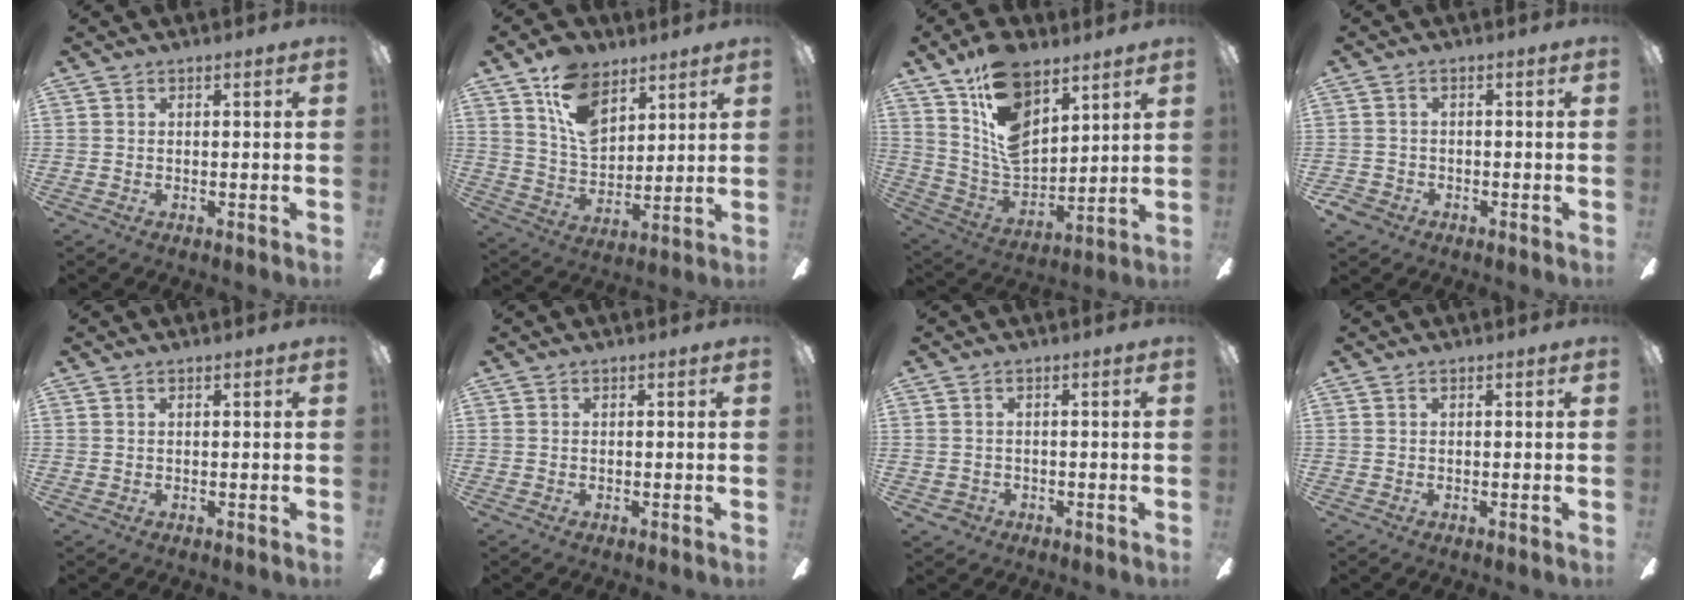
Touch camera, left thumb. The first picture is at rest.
{"total": 13.4, "force": [8.0, 8.2, 6.9], "torque": [-0.125, -0.027, 0.154]}
{"total": 16.9, "force": [10.3, 8.9, 10.0], "torque": [-0.183, -0.054, 0.190]}
{"total": 2.7, "force": [-1.5, 2.1, 0.7], "torque": [-0.025, 0.003, -0.034]}
{"total": 0.5, "force": [0.4, 0.2, 0.4], "torque": [-0.009, 0.003, 0.006]}
{"total": 0.0}
{"total": 1.5, "force": [-0.2, 1.4, 0.6], "torque": [-0.015, 0.004, -0.005]}
{"total": 0.0}